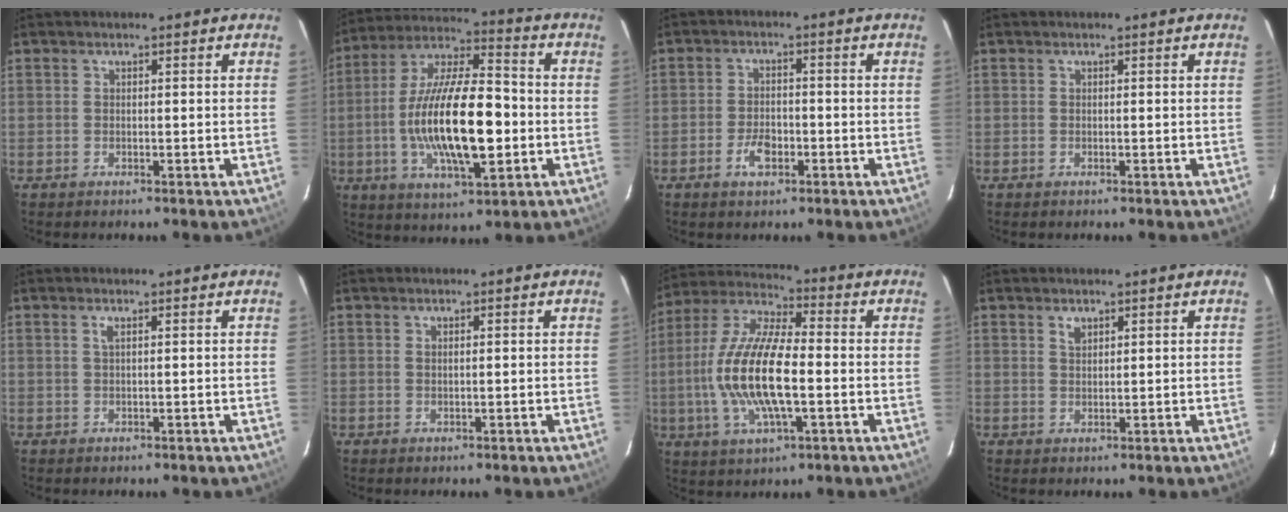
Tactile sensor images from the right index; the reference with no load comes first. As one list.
[{"total": 19.9, "force": [-3.0, 6.5, 18.6], "torque": [-0.354, -0.002, -0.055]}, {"total": 4.5, "force": [-2.1, 2.6, 3.0], "torque": [-0.062, 0.000, -0.035]}, {"total": 0.0}, {"total": 0.9, "force": [0.4, 0.0, 0.8], "torque": [-0.016, 0.002, 0.006]}, {"total": 0.6, "force": [0.2, 0.2, 0.6], "torque": [-0.011, 0.002, 0.003]}, {"total": 16.7, "force": [-2.3, 5.6, 15.6], "torque": [-0.316, 0.000, -0.048]}, {"total": 1.6, "force": [1.0, 0.9, 0.8], "torque": [-0.013, 0.003, 0.020]}]